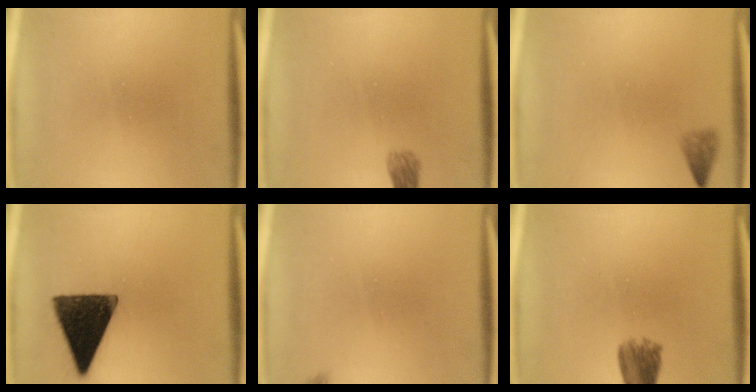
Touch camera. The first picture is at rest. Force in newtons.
{"total": 2.3}
{"total": 2.1}
{"total": 14.8}
{"total": 0.9}
{"total": 4.2}